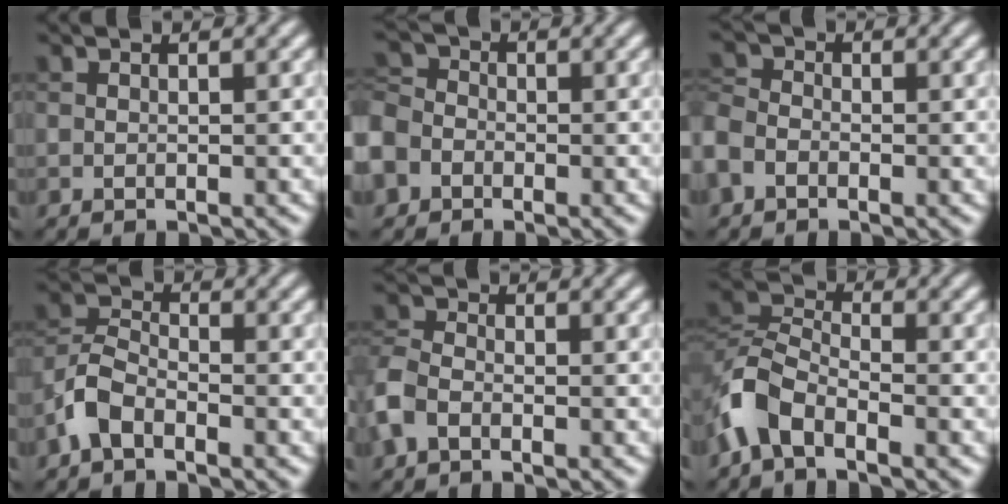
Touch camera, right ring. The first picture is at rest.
{"total": 6.7, "force": [-3.4, 5.2, 2.5], "torque": [-0.061, -0.009, -0.071]}
{"total": 2.8, "force": [-1.5, 2.0, 1.2], "torque": [-0.033, 0.002, -0.046]}
{"total": 3.5, "force": [-2.2, 1.8, 2.1], "torque": [-0.043, 0.008, -0.057]}
{"total": 3.4, "force": [-1.6, 2.1, 2.0], "torque": [-0.052, 0.004, -0.048]}
{"total": 5.1, "force": [-3.2, 2.6, 3.0], "torque": [-0.069, 0.001, -0.078]}